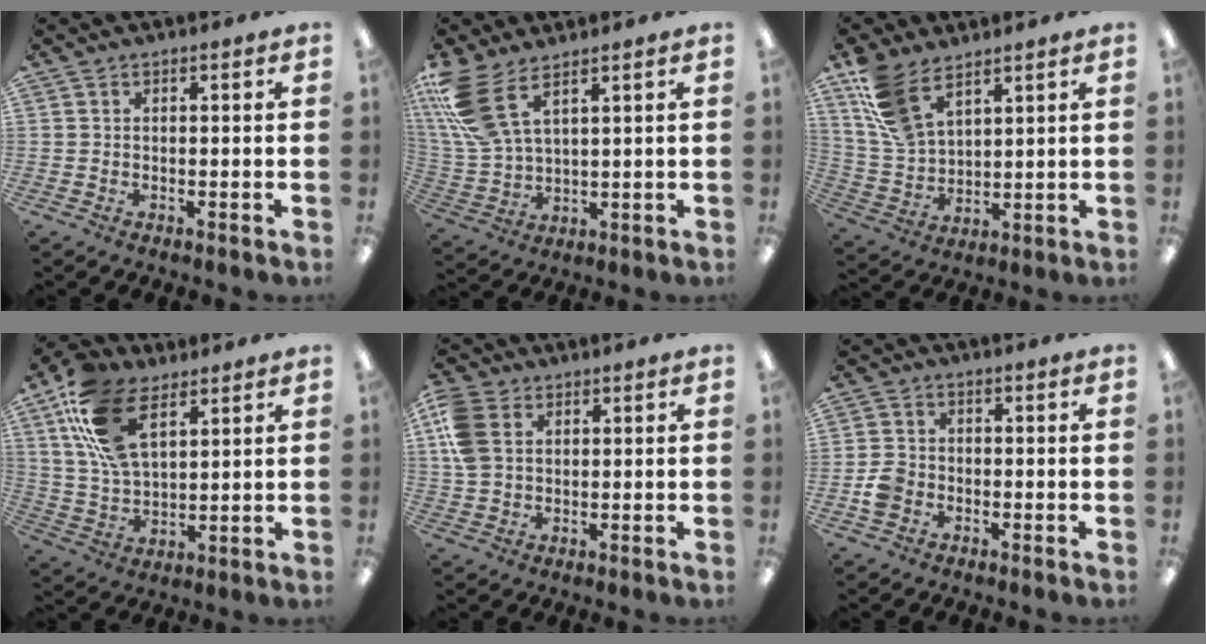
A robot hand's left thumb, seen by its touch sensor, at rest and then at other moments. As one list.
[{"total": 12.6, "force": [7.4, 5.5, 8.5], "torque": [-0.203, -0.029, 0.140]}, {"total": 11.9, "force": [8.2, 5.7, 6.4], "torque": [-0.146, -0.019, 0.162]}, {"total": 16.6, "force": [8.6, 9.1, 10.9], "torque": [-0.233, -0.015, 0.158]}, {"total": 8.8, "force": [2.7, 6.6, 5.1], "torque": [-0.136, 0.010, 0.053]}, {"total": 4.5, "force": [-1.6, 3.7, 2.0], "torque": [-0.039, 0.010, -0.030]}]